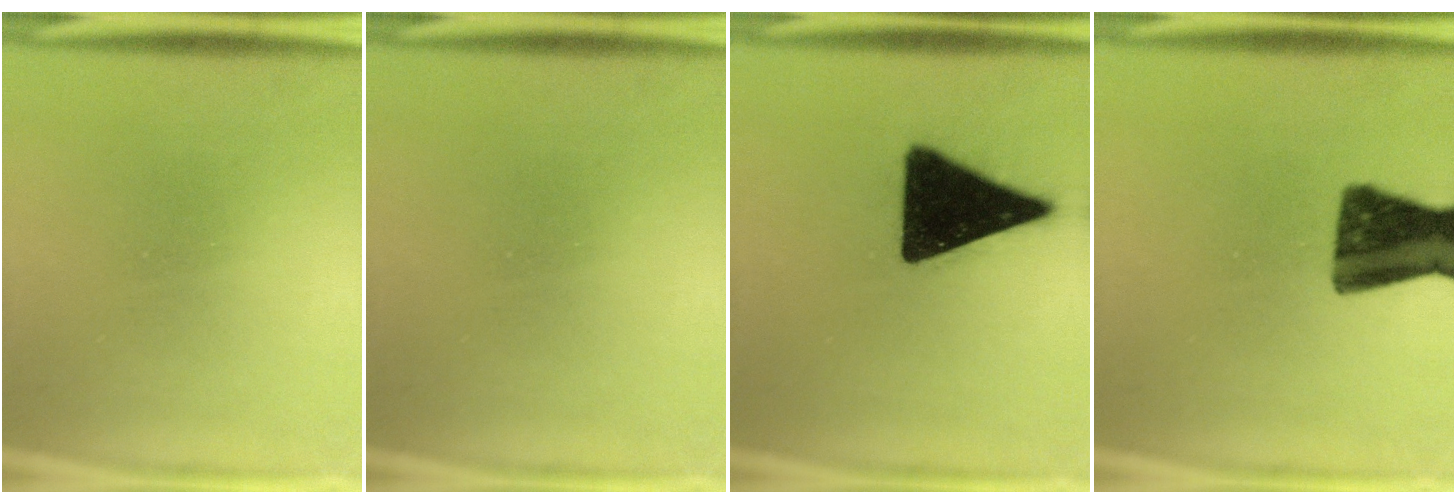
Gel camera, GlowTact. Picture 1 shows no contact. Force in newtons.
{"total": 0.0}
{"total": 18.8}
{"total": 14.5}